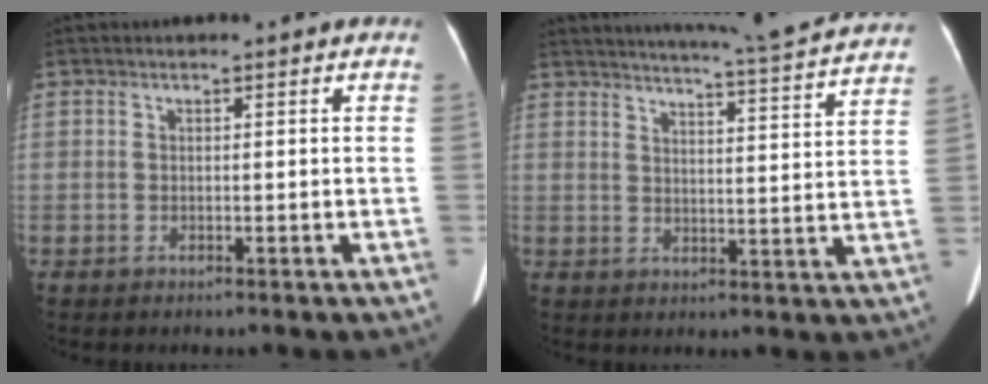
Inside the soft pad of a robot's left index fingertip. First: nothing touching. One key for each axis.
{"total": 17.8, "fx": 16.7, "fy": -0.7, "fz": 6.2, "tx": -0.104, "ty": -0.040, "tz": 0.199}